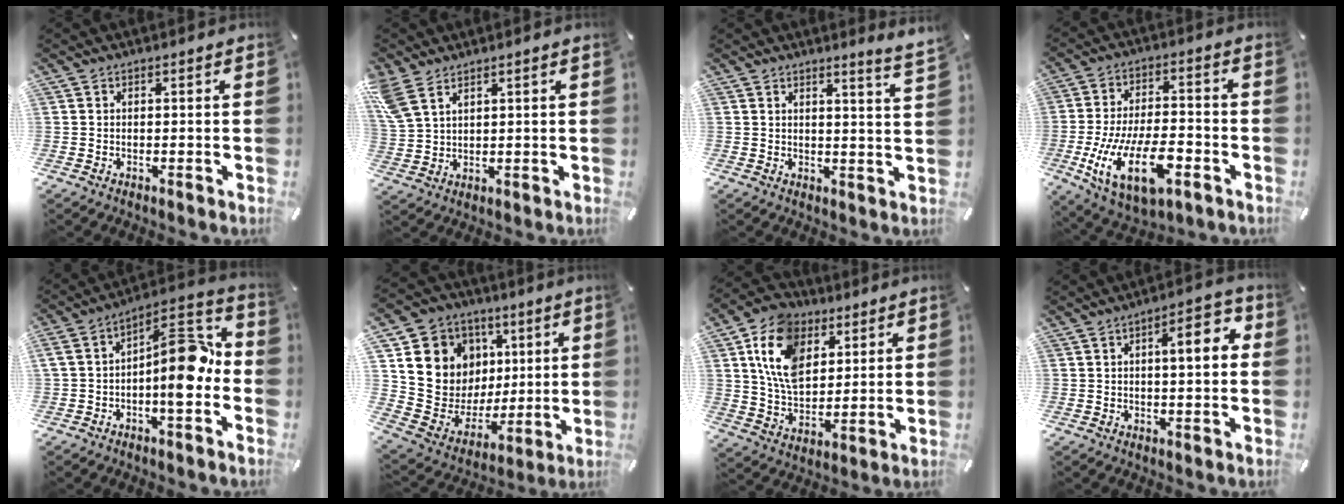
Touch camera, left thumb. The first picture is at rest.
{"total": 6.2, "force": [4.5, 3.2, 2.9], "torque": [-0.083, -0.017, 0.086]}
{"total": 4.1, "force": [3.3, -0.6, 2.3], "torque": [-0.036, -0.030, 0.054]}
{"total": 18.7, "force": [-6.9, 9.3, 14.7], "torque": [-0.279, 0.018, -0.109]}
{"total": 13.9, "force": [-2.0, 6.2, 12.2], "torque": [-0.170, 0.008, -0.033]}
{"total": 12.8, "force": [4.0, 12.1, 1.6], "torque": [-0.020, -0.046, 0.094]}
{"total": 14.2, "force": [6.3, 9.9, 8.0], "torque": [-0.168, -0.010, 0.118]}
{"total": 7.5, "force": [1.7, 2.8, 6.8], "torque": [-0.090, -0.004, 0.019]}